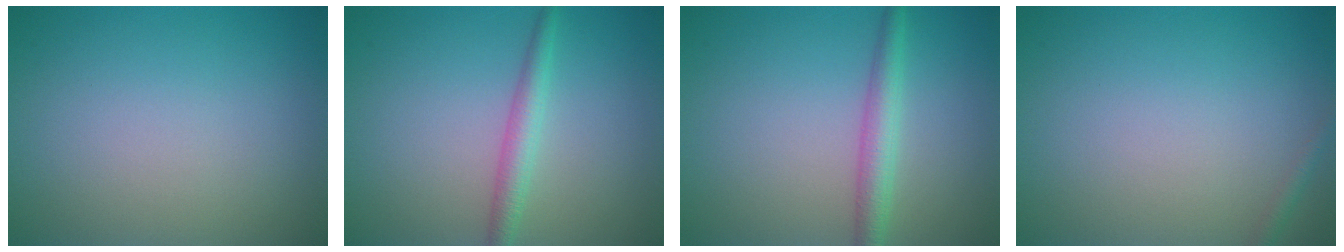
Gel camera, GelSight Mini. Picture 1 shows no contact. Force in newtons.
{"total": 2.2, "press": 2.2, "slide": 0.1}
{"total": 2.7, "press": 2.7, "slide": 0.1}
{"total": 0.8, "press": 0.8, "slide": 0.1}